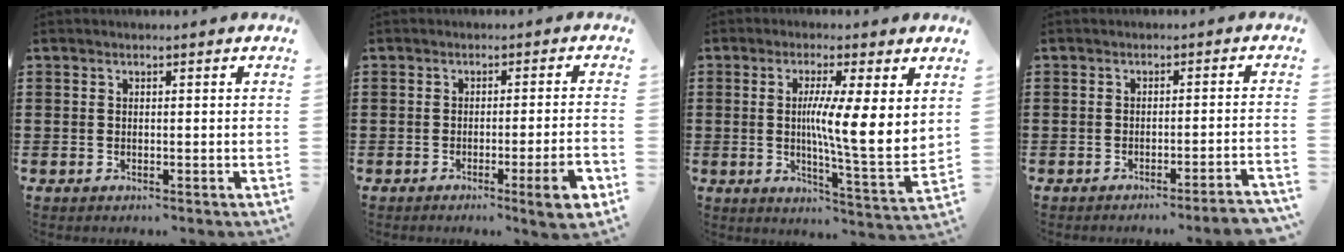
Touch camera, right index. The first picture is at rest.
{"total": 5.8, "force": [-2.5, 0.1, 5.2], "torque": [-0.079, -0.008, -0.039]}
{"total": 8.6, "force": [2.5, 0.5, 8.2], "torque": [-0.146, -0.022, 0.037]}
{"total": 2.5, "force": [-2.2, -0.5, 1.2], "torque": [-0.019, -0.006, -0.043]}